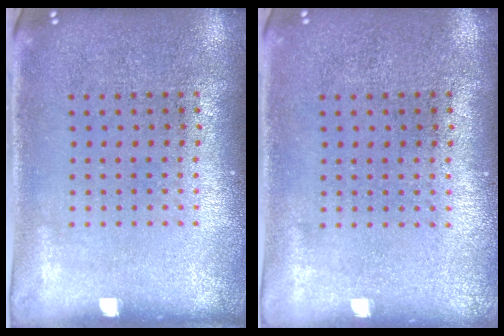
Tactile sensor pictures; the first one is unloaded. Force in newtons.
{"total": 0.0}